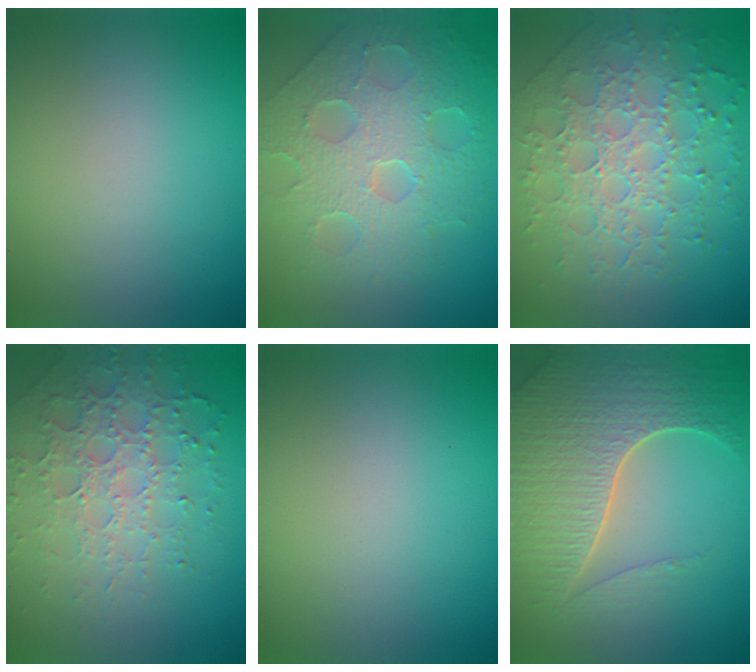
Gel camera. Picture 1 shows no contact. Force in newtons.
{"total": 8.3, "press": 5.8, "slide": 5.9}
{"total": 7.2, "press": 5.1, "slide": 5.1}
{"total": 4.9, "press": 4.3, "slide": 2.5}
{"total": 0.0}
{"total": 7.1, "press": 5.2, "slide": 4.9}